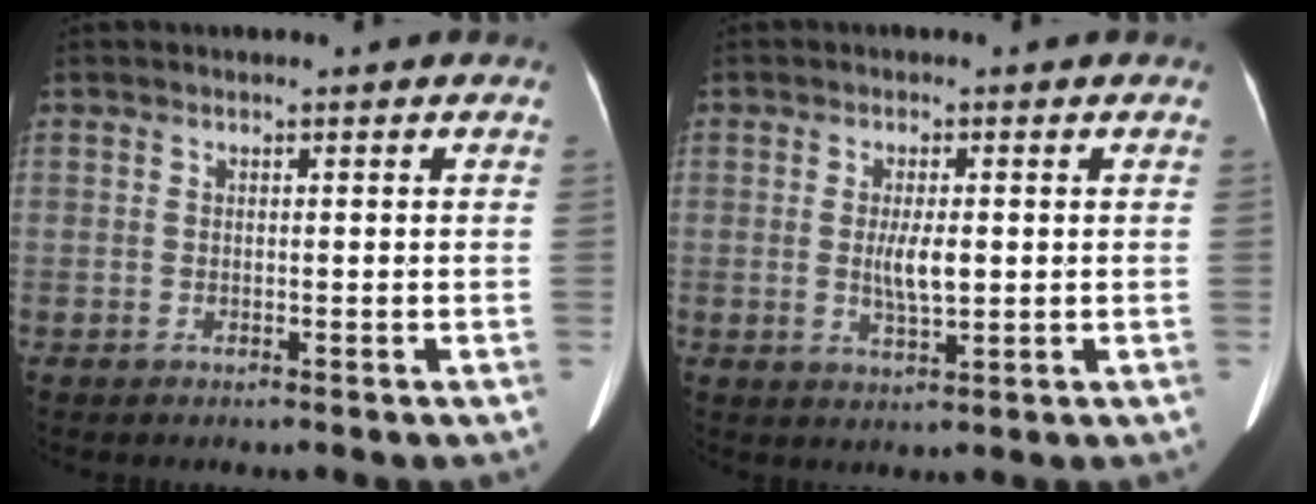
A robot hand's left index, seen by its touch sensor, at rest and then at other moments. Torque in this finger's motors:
{"motor_torque": [0.63, 0.18, 0.39, 0.03]}